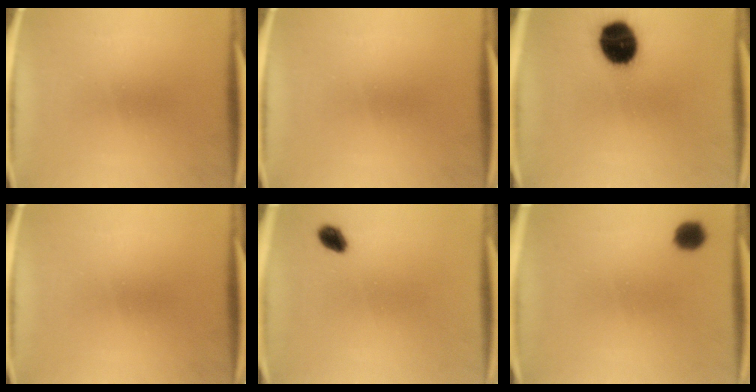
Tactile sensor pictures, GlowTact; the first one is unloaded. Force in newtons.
{"total": 0.0}
{"total": 14.2}
{"total": 0.0}
{"total": 2.8}
{"total": 4.0}